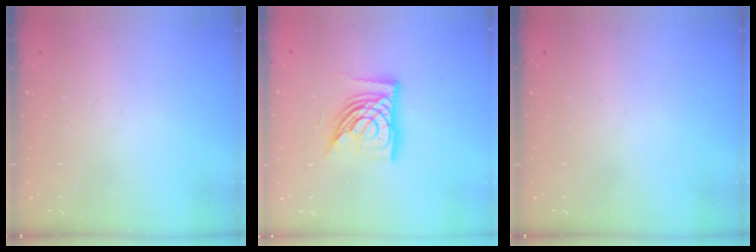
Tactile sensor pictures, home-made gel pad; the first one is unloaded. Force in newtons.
{"total": 15.7, "press": 15.5, "slide": 2.2}
{"total": 0.0}